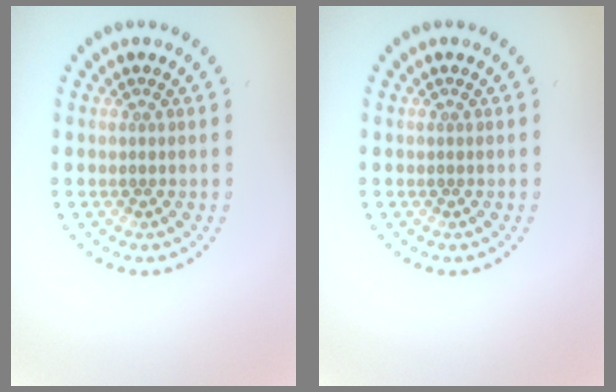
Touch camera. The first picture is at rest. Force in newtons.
{"total": 0.0}